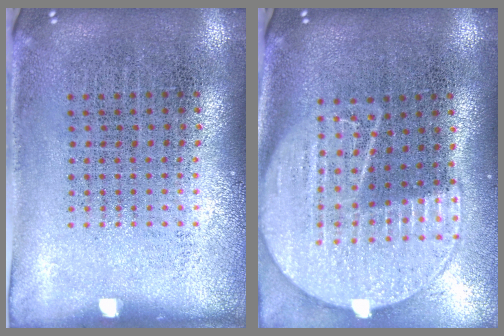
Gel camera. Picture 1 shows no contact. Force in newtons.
{"total": 2.1, "press": 1.9, "slide": 1.0}